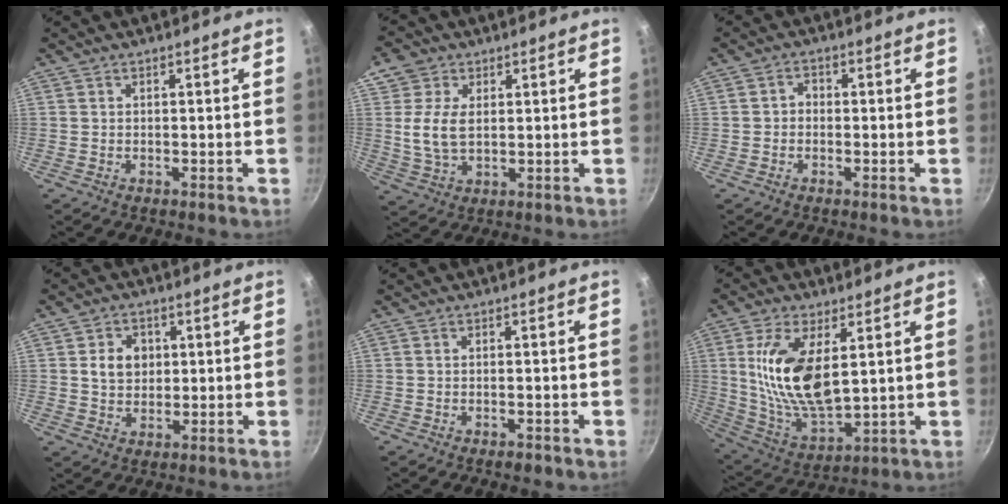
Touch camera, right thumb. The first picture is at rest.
{"total": 7.8, "force": [1.5, 5.3, 5.6], "torque": [-0.098, -0.009, 0.025]}
{"total": 2.1, "force": [-0.5, 1.8, 1.0], "torque": [-0.010, 0.011, -0.013]}
{"total": 5.9, "force": [1.1, 4.8, 3.2], "torque": [-0.031, 0.002, 0.017]}
{"total": 1.7, "force": [-1.0, 0.7, 1.1], "torque": [-0.023, 0.008, -0.011]}
{"total": 16.7, "force": [3.7, 8.0, 14.1], "torque": [-0.265, -0.027, 0.082]}